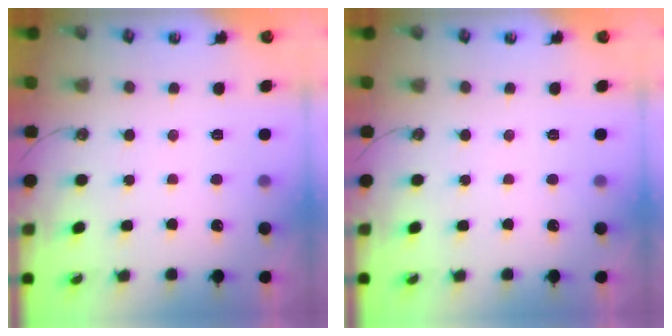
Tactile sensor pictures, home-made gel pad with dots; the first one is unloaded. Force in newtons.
{"total": 0.0}